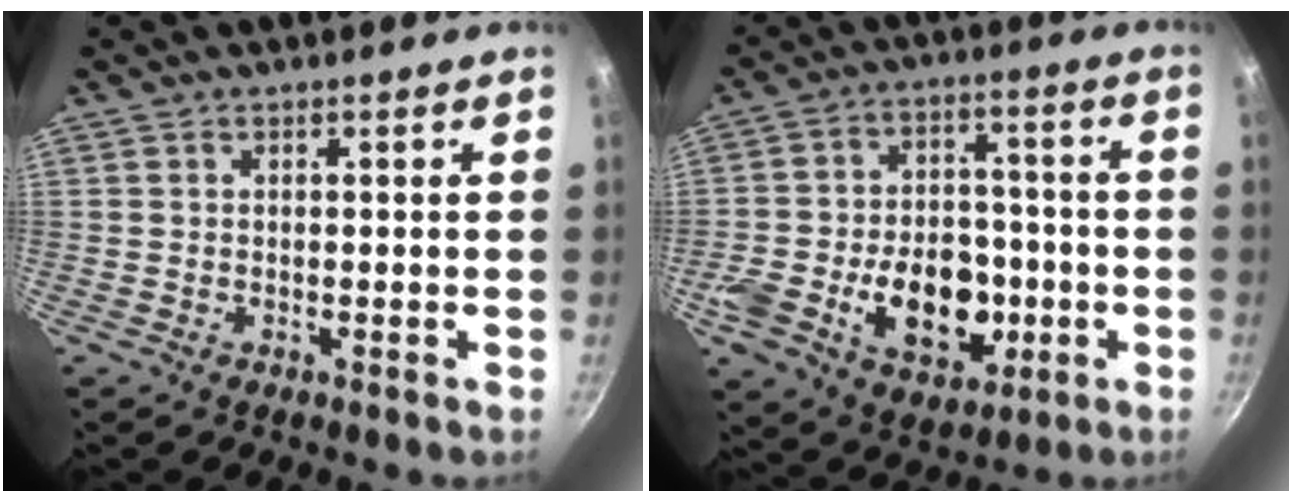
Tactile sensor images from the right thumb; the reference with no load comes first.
{"total": 20.6, "force": [-5.3, 13.9, 14.3], "torque": [-0.218, 0.038, -0.076]}